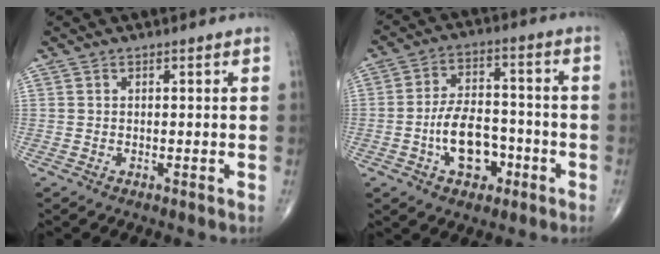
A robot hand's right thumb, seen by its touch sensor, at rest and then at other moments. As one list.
[{"total": 10.6, "force": [-3.7, 6.4, 7.6], "torque": [-0.107, 0.035, -0.062]}]